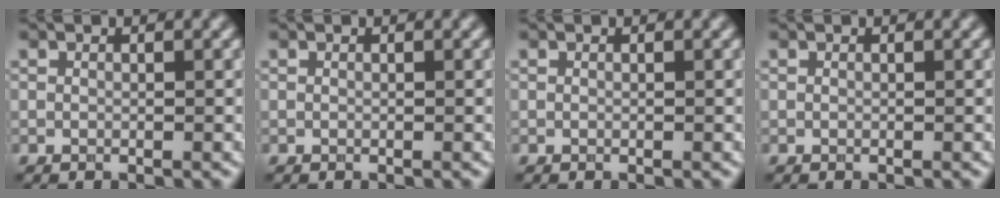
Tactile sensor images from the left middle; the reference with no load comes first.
{"total": 0.0}
{"total": 0.0}
{"total": 0.0}